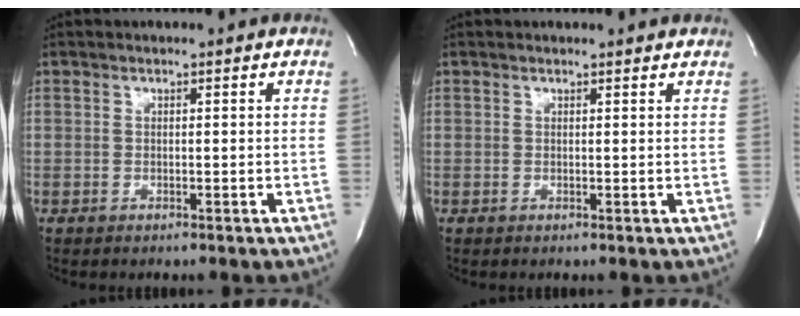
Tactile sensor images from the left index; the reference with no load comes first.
{"total": 4.1, "force": [3.9, 1.0, 0.8], "torque": [-0.016, 0.010, 0.036]}